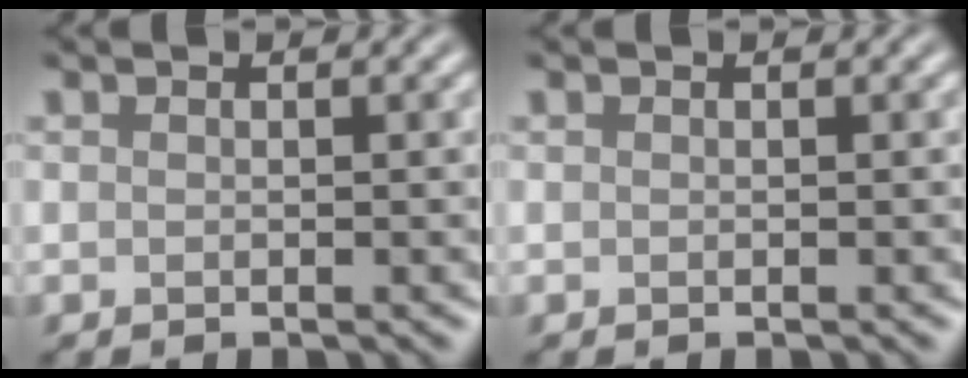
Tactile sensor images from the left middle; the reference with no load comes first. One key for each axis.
{"total": 0.0}